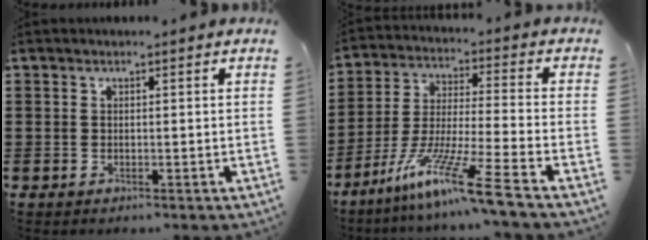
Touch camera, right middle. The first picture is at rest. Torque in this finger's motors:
{"motor_torque": [1.78, -0.36, 0.43, 0.21]}